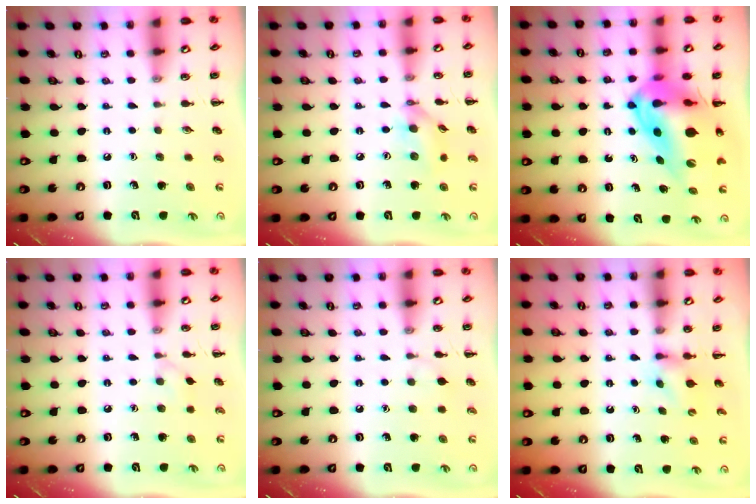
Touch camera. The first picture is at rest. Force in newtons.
{"total": 10.0, "press": 10.0, "slide": 1.3}
{"total": 19.0, "press": 18.1, "slide": 6.0}
{"total": 3.6, "press": 3.3, "slide": 1.5}
{"total": 4.6, "press": 4.3, "slide": 1.4}
{"total": 3.8, "press": 3.6, "slide": 1.2}